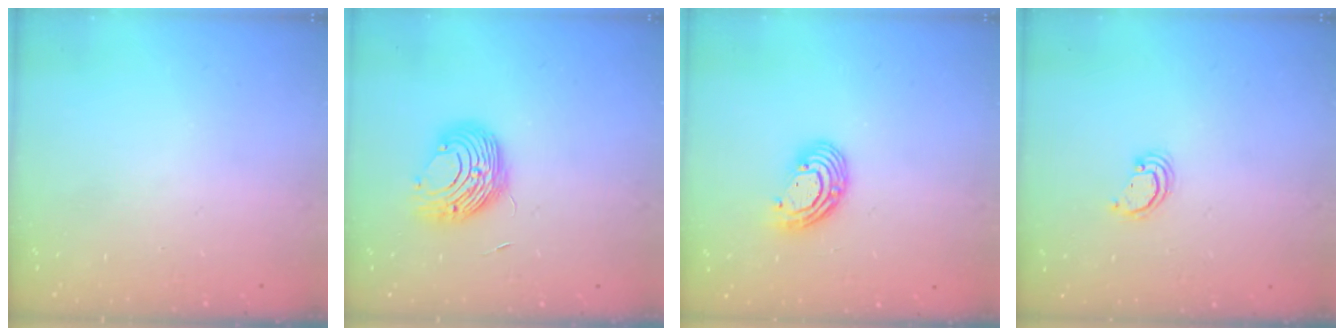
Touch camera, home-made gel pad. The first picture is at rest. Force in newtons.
{"total": 9.4, "press": 9.4, "slide": 0.3}
{"total": 9.0, "press": 9.0, "slide": 0.7}
{"total": 2.1, "press": 2.1, "slide": 0.1}